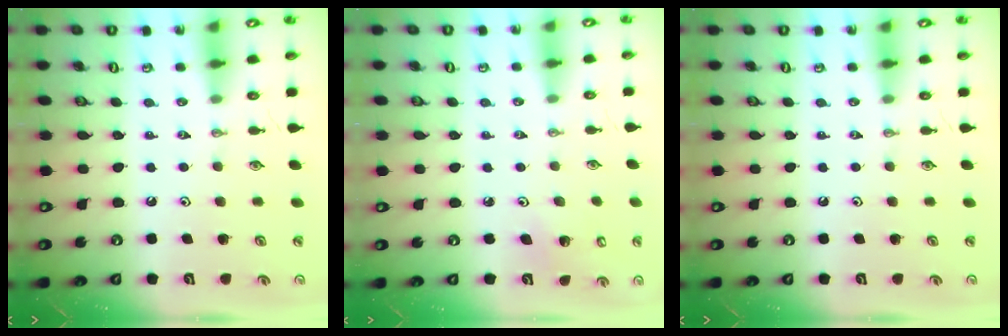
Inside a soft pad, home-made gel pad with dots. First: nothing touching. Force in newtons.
{"total": 3.0, "press": 2.9, "slide": 0.5}
{"total": 0.0}